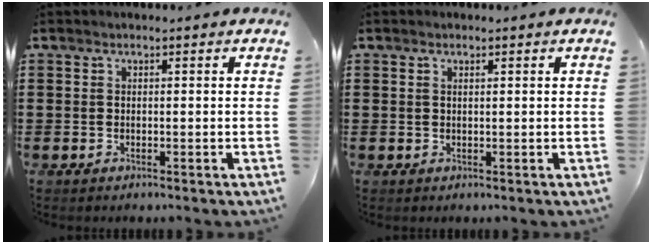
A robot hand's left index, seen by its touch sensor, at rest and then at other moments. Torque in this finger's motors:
{"motor_torque": [-0.33, 0.82, -0.01, 0.00]}